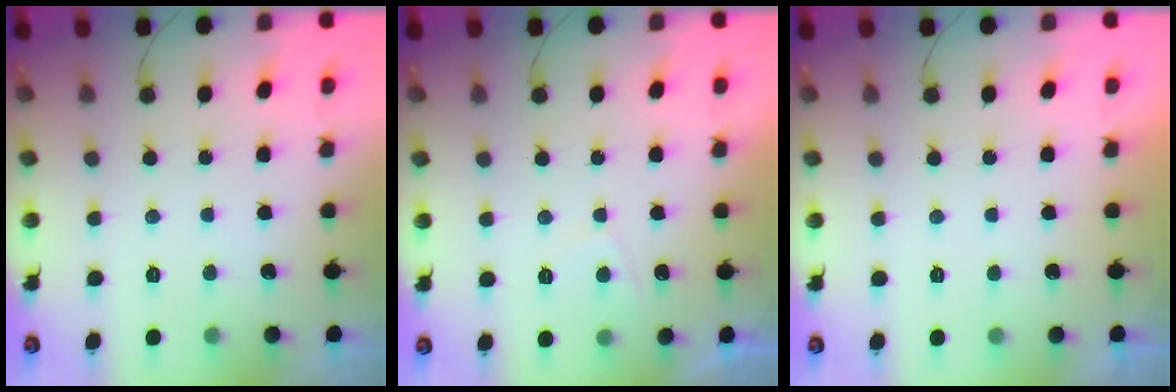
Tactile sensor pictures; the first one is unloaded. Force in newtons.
{"total": 1.0, "press": 0.8, "slide": 0.6}
{"total": 2.3, "press": 2.3, "slide": 0.4}